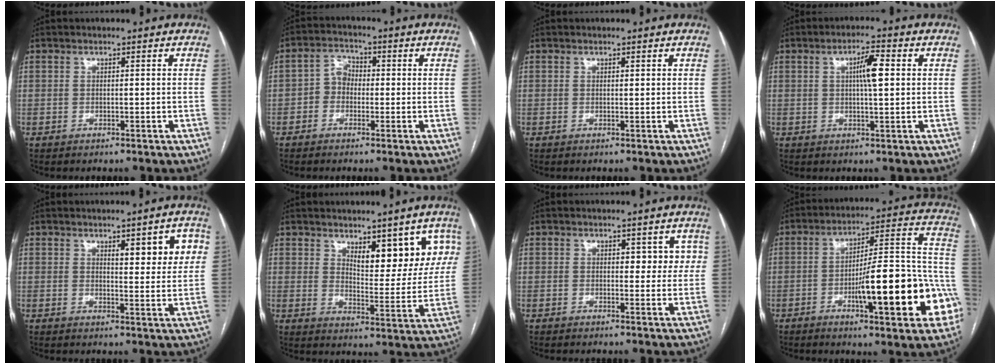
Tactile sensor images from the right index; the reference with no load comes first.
{"total": 3.6, "force": [-0.7, 3.0, 1.8], "torque": [-0.029, 0.019, -0.020]}
{"total": 0.0}
{"total": 5.0, "force": [0.9, 0.6, 4.8], "torque": [-0.087, 0.008, 0.016]}
{"total": 7.5, "force": [3.1, 2.0, 6.6], "torque": [-0.077, 0.003, 0.040]}
{"total": 11.0, "force": [5.7, 4.1, 8.5], "torque": [-0.099, -0.007, 0.087]}
{"total": 3.7, "force": [1.2, 2.3, 2.7], "torque": [-0.019, 0.008, 0.013]}
{"total": 21.5, "force": [-6.7, 3.9, 20.0], "torque": [-0.220, 0.026, -0.085]}